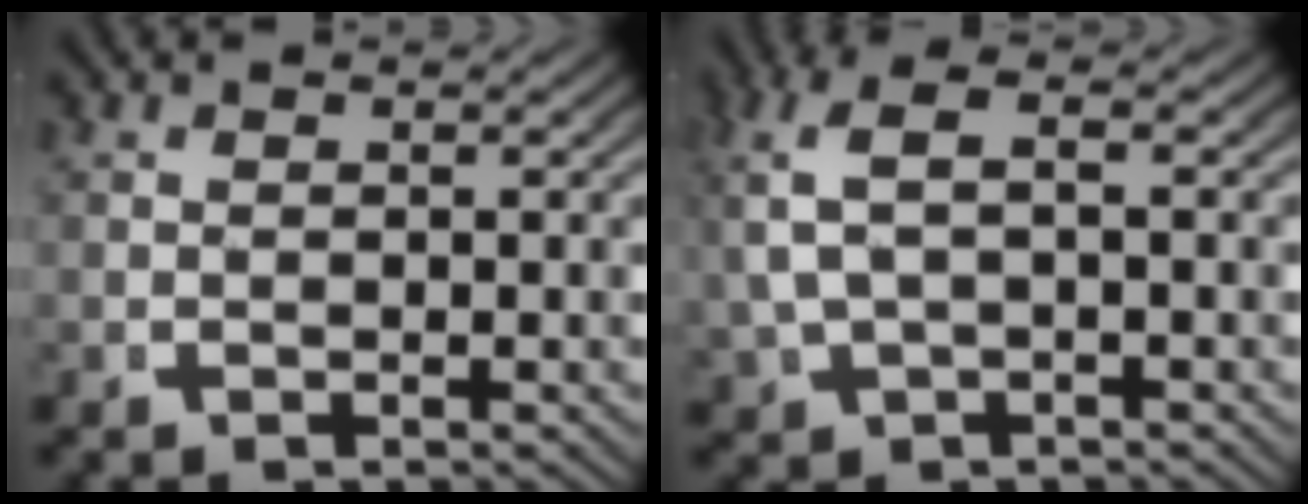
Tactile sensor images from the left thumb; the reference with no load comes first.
{"total": 4.9, "force": [0.6, 2.7, 4.1], "torque": [-0.111, 0.003, 0.023]}